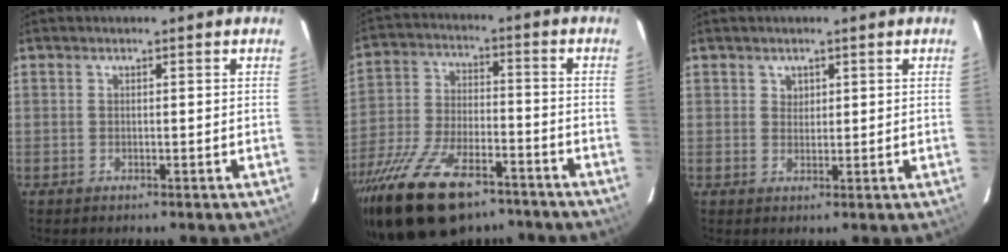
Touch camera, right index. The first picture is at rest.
{"total": 22.7, "force": [-15.9, 9.7, 13.0], "torque": [-0.270, -0.033, -0.263]}
{"total": 1.7, "force": [1.0, 1.4, 0.1], "torque": [0.004, 0.005, 0.016]}